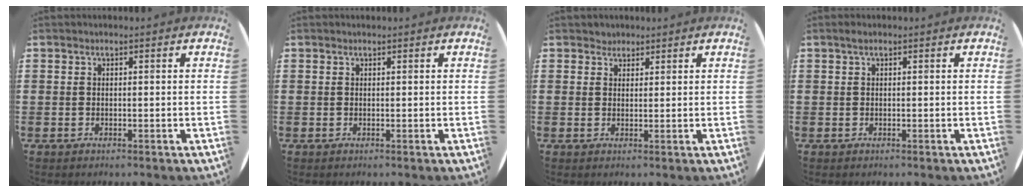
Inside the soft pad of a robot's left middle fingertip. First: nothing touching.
{"total": 0.0}
{"total": 1.4, "force": [1.3, 0.6, -0.1], "torque": [-0.001, 0.001, 0.027]}
{"total": 0.6, "force": [0.3, 0.2, 0.4], "torque": [-0.009, 0.002, 0.006]}